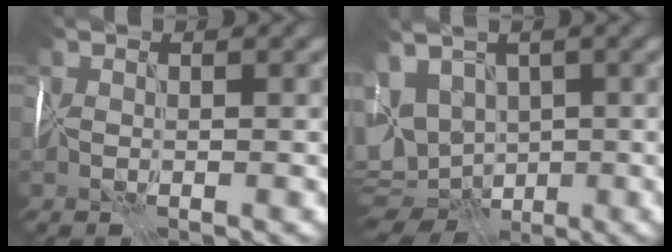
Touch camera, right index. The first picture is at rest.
{"total": 9.6, "force": [-0.3, 6.9, 6.7], "torque": [-0.130, -0.007, 0.003]}